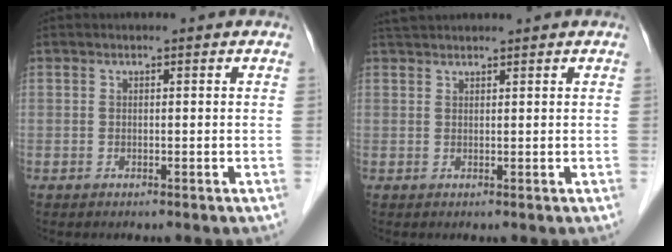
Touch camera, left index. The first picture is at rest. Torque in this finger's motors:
{"motor_torque": [0.09, -0.01, 0.03, 0.01]}